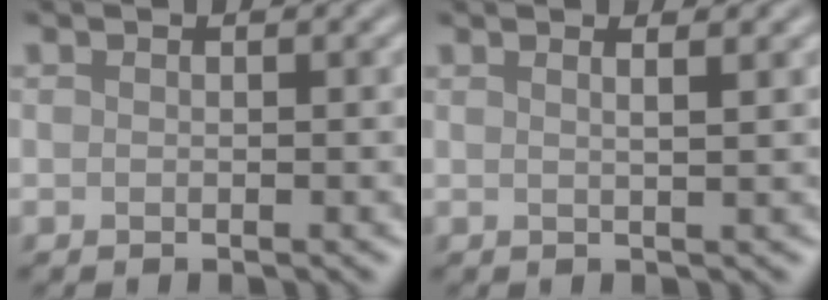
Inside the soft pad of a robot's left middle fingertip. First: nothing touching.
{"total": 2.1, "force": [1.2, 0.7, 1.5], "torque": [-0.006, 0.010, -0.008]}